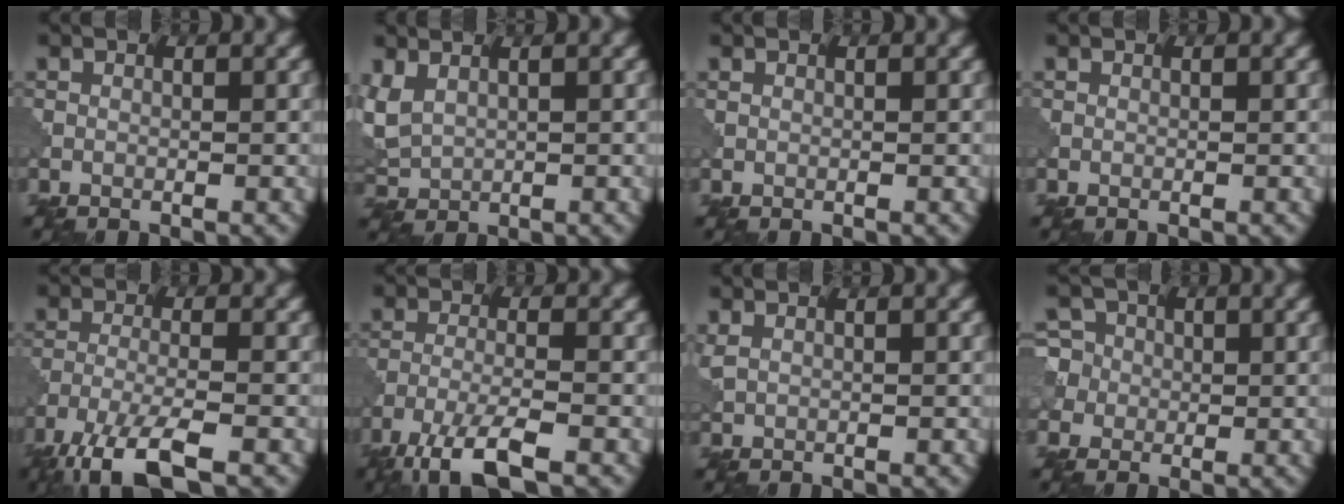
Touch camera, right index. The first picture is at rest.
{"total": 3.4, "force": [1.3, 2.4, 2.0], "torque": [-0.062, 0.005, 0.035]}
{"total": 0.0}
{"total": 0.0}
{"total": 6.8, "force": [-4.8, 1.4, 4.6], "torque": [-0.094, -0.006, -0.095]}
{"total": 5.5, "force": [-3.9, 0.9, 3.8], "torque": [-0.079, -0.002, -0.079]}
{"total": 1.4, "force": [0.7, 0.9, 0.8], "torque": [-0.021, 0.007, 0.019]}
{"total": 6.1, "force": [0.9, 5.8, 1.7], "torque": [-0.043, 0.048, -0.002]}